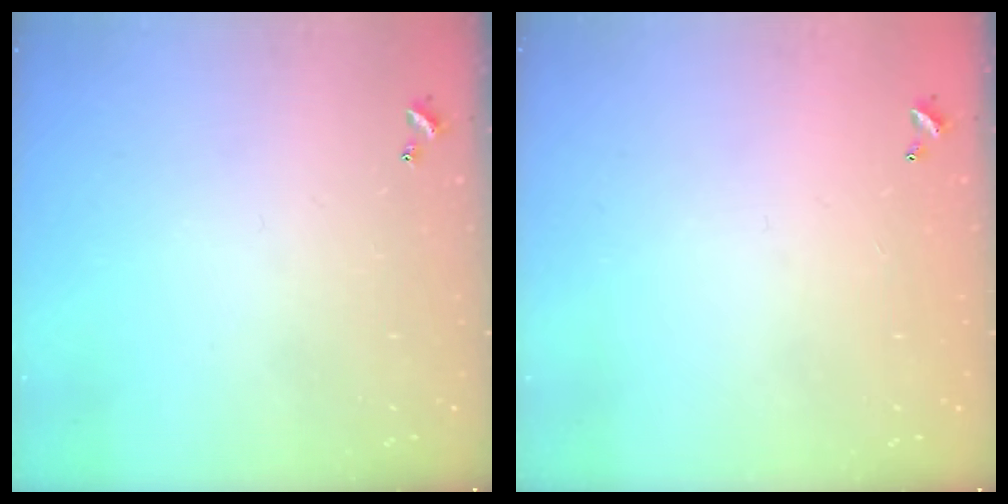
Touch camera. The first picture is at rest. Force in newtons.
{"total": 3.0, "press": 3.0, "slide": 0.1}